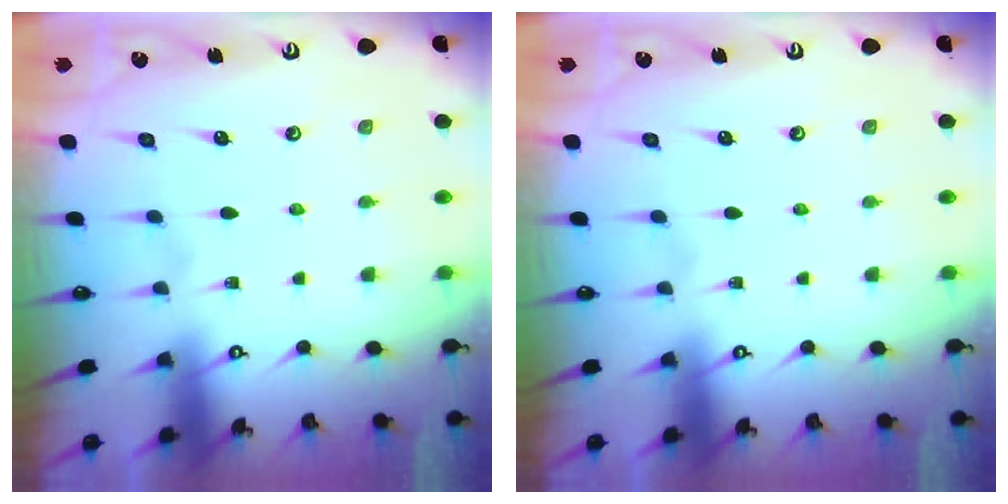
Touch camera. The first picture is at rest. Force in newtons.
{"total": 0.0}